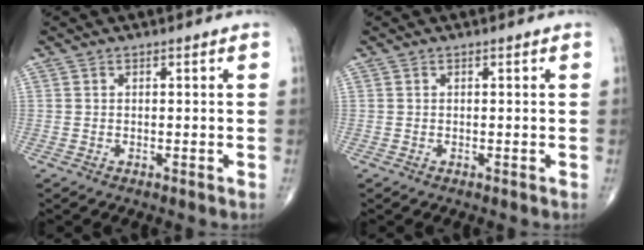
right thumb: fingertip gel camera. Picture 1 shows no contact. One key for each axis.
{"total": 0.0}